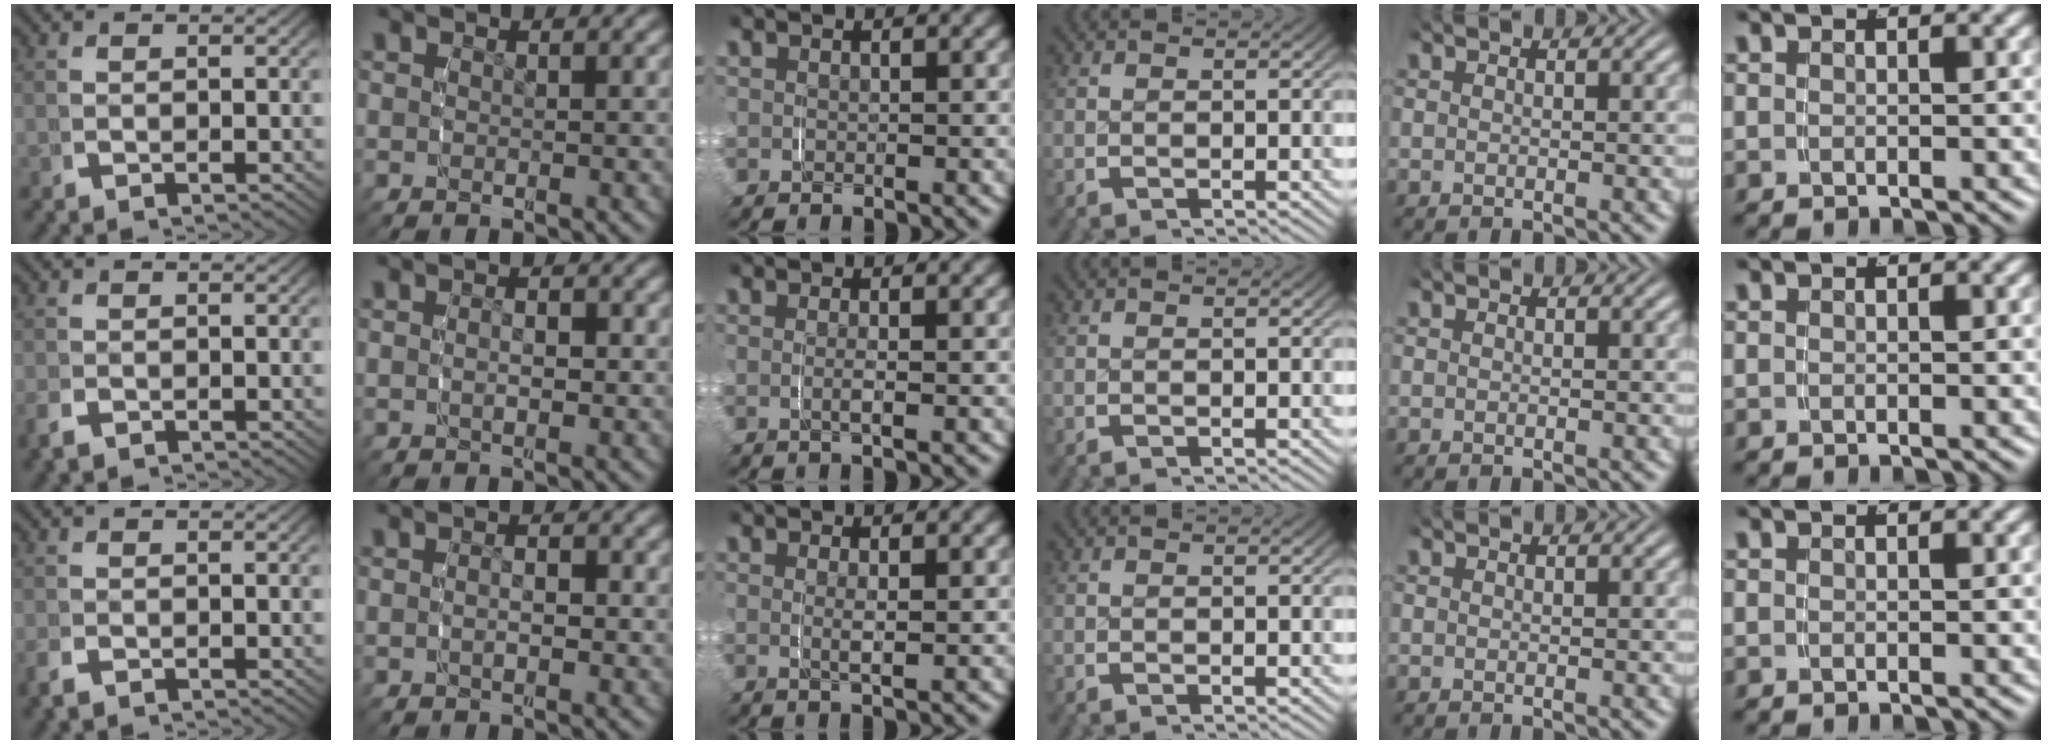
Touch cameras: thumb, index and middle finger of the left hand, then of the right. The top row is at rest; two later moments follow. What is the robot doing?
{"motion": "grasp_and_lifting", "object": "toothpaste"}